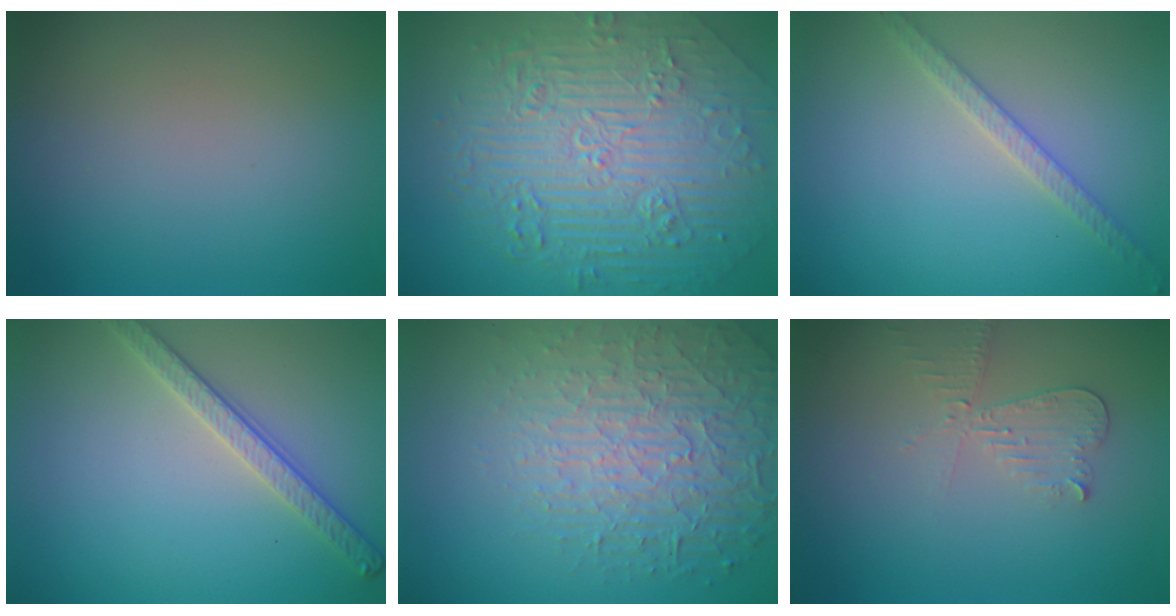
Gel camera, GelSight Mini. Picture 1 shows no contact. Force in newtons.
{"total": 10.5, "press": 7.0, "slide": 7.8}
{"total": 2.1, "press": 2.0, "slide": 0.6}
{"total": 2.8, "press": 2.7, "slide": 0.8}
{"total": 6.6, "press": 5.1, "slide": 4.3}
{"total": 2.4, "press": 2.3, "slide": 0.5}